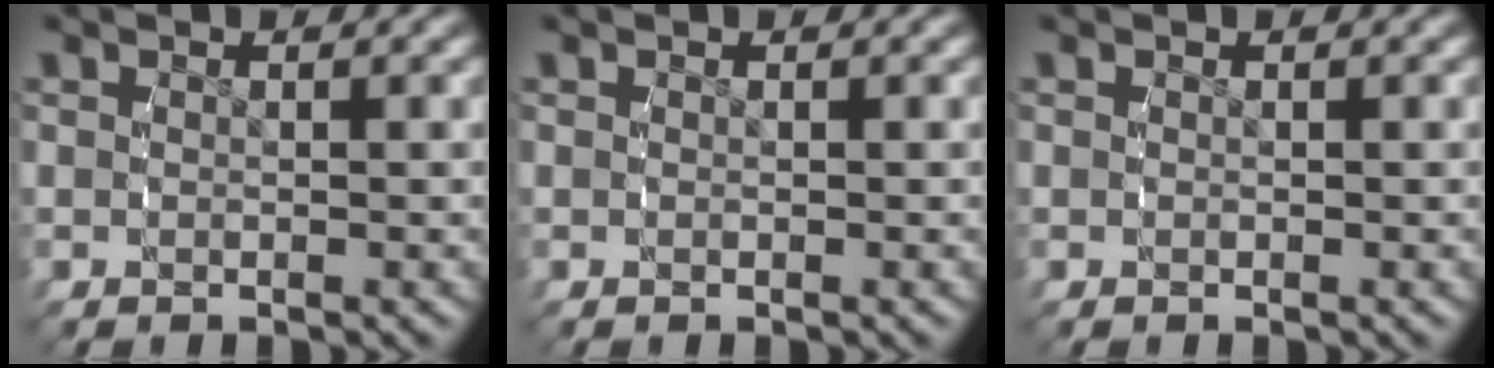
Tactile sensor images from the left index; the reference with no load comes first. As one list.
[{"total": 0.0}, {"total": 0.0}]